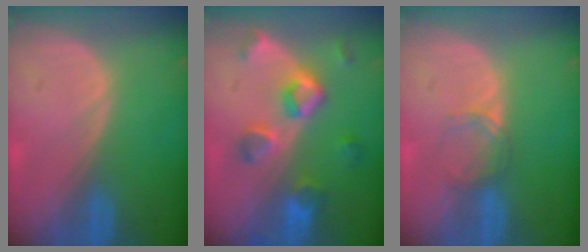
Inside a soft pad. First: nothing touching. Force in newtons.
{"total": 7.7, "press": 7.0, "slide": 3.3}
{"total": 2.2, "press": 2.2, "slide": 0.2}